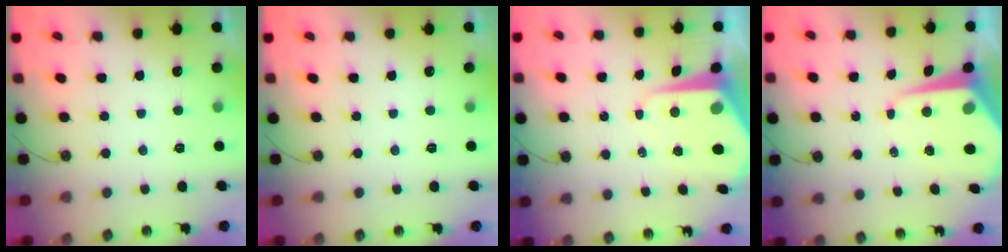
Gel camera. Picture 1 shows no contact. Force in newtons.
{"total": 0.0}
{"total": 10.5, "press": 10.4, "slide": 1.0}
{"total": 10.5, "press": 10.5, "slide": 0.8}